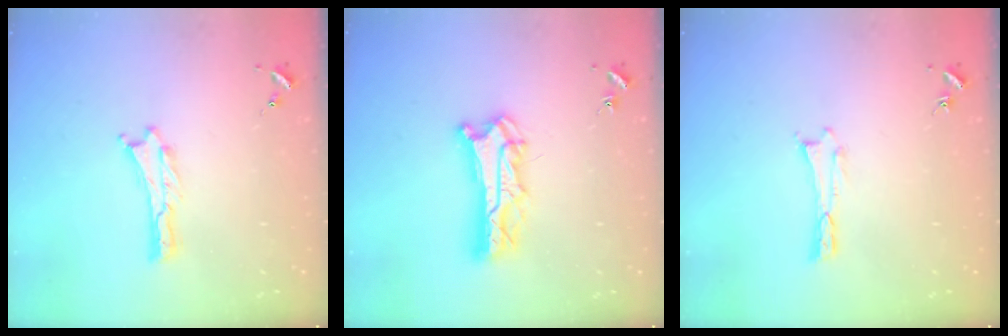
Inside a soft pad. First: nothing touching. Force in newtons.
{"total": 8.4, "press": 8.3, "slide": 0.8}
{"total": 0.0}